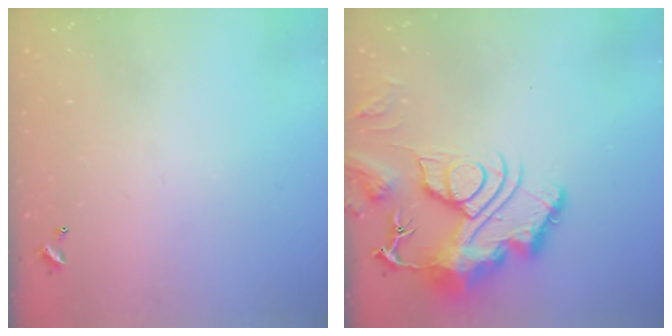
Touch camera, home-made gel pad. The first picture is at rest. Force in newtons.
{"total": 17.8, "press": 17.8, "slide": 1.8}